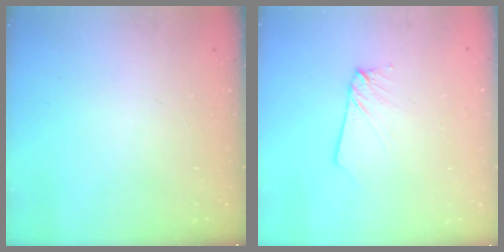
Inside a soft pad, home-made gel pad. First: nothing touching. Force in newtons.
{"total": 3.0, "press": 3.0, "slide": 0.3}